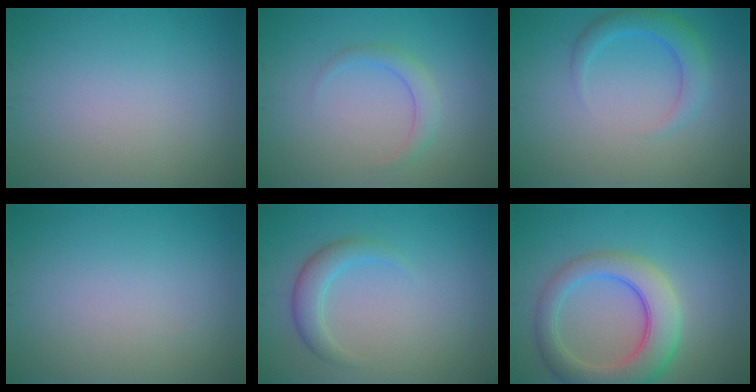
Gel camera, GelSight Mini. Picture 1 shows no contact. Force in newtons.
{"total": 1.8, "press": 1.8, "slide": 0.1}
{"total": 2.8, "press": 2.8, "slide": 0.2}
{"total": 0.0}
{"total": 2.4, "press": 2.4, "slide": 0.1}
{"total": 6.5, "press": 6.5, "slide": 0.5}